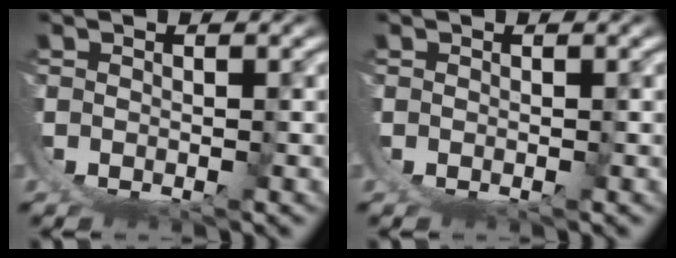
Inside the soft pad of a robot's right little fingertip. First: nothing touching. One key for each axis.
{"total": 0.0}